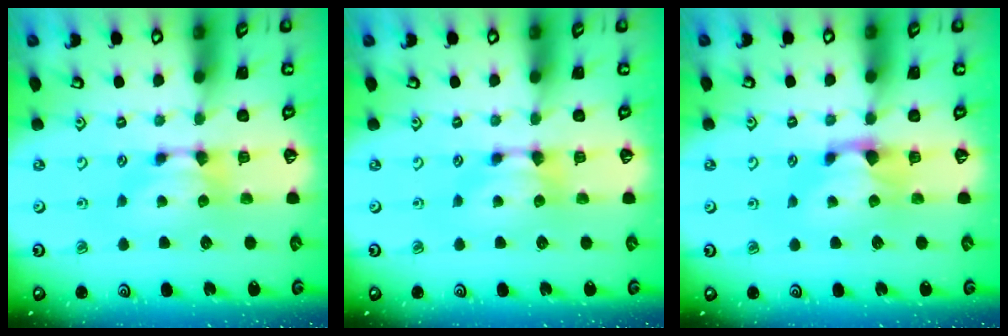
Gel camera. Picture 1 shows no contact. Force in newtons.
{"total": 0.0}
{"total": 1.2, "press": 0.4, "slide": 1.2}